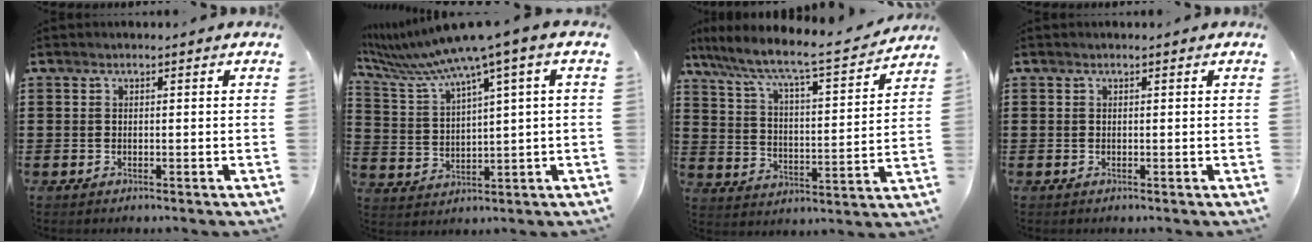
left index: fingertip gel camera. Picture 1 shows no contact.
{"total": 7.3, "force": [5.0, -0.2, 5.4], "torque": [-0.130, -0.041, 0.078]}
{"total": 6.7, "force": [5.7, 0.2, 3.4], "torque": [-0.093, -0.046, 0.086]}
{"total": 0.0}